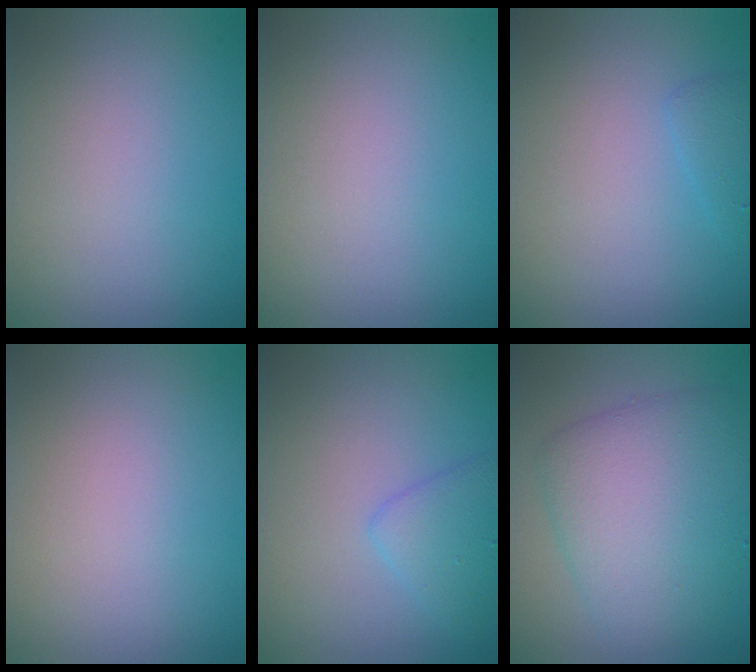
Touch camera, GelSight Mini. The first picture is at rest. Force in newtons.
{"total": 0.0}
{"total": 1.2, "press": 1.2, "slide": 0.1}
{"total": 0.0}
{"total": 2.3, "press": 2.3, "slide": 0.0}
{"total": 6.6, "press": 6.6, "slide": 0.2}